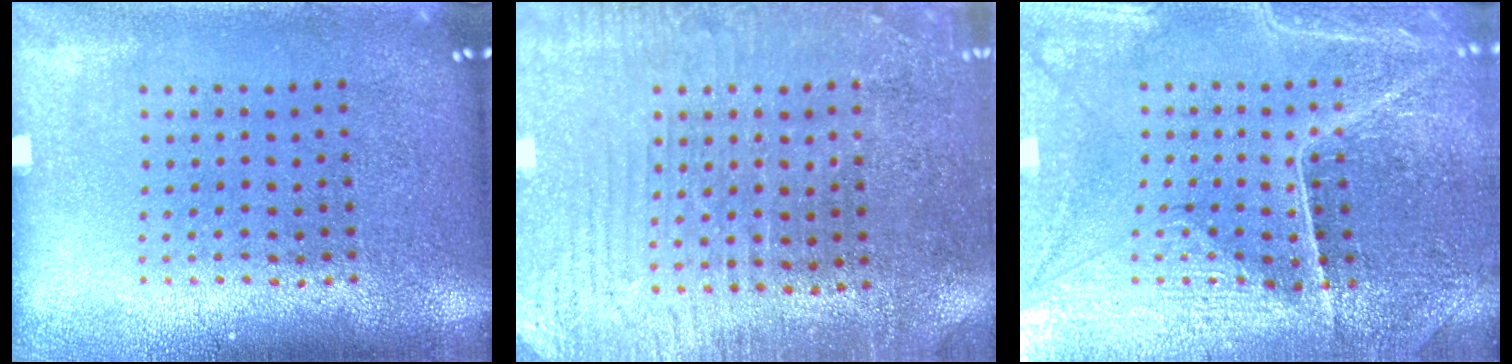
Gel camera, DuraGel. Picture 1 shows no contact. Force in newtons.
{"total": 3.0, "press": 2.9, "slide": 0.7}
{"total": 3.5, "press": 3.5, "slide": 0.2}